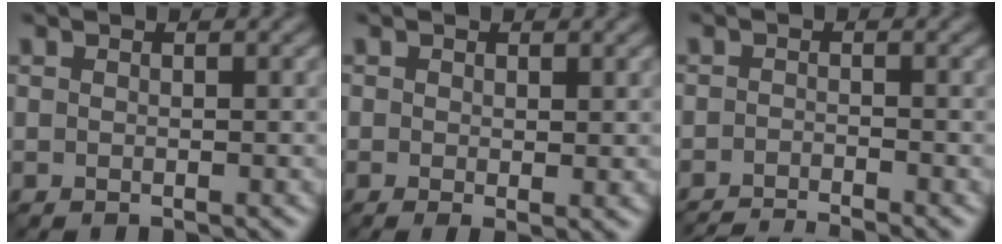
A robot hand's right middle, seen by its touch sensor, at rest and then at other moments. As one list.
[{"total": 1.1, "force": [0.2, 0.3, 1.0], "torque": [-0.013, -0.005, 0.003]}, {"total": 3.6, "force": [-3.2, 0.2, 1.6], "torque": [-0.021, -0.002, -0.061]}]